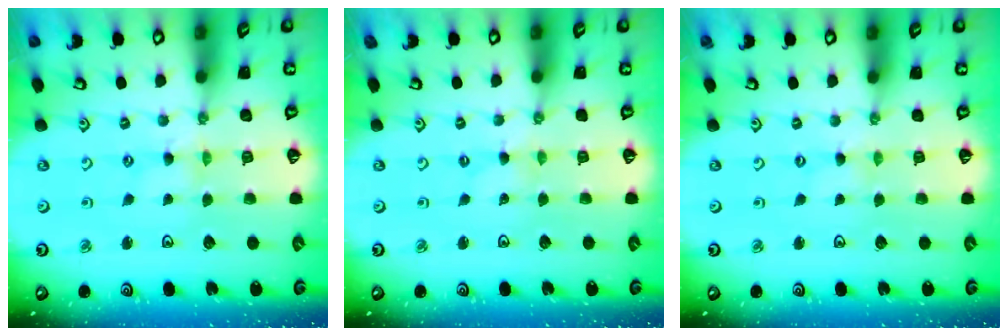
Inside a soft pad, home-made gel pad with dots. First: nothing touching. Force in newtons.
{"total": 0.0}
{"total": 0.0}